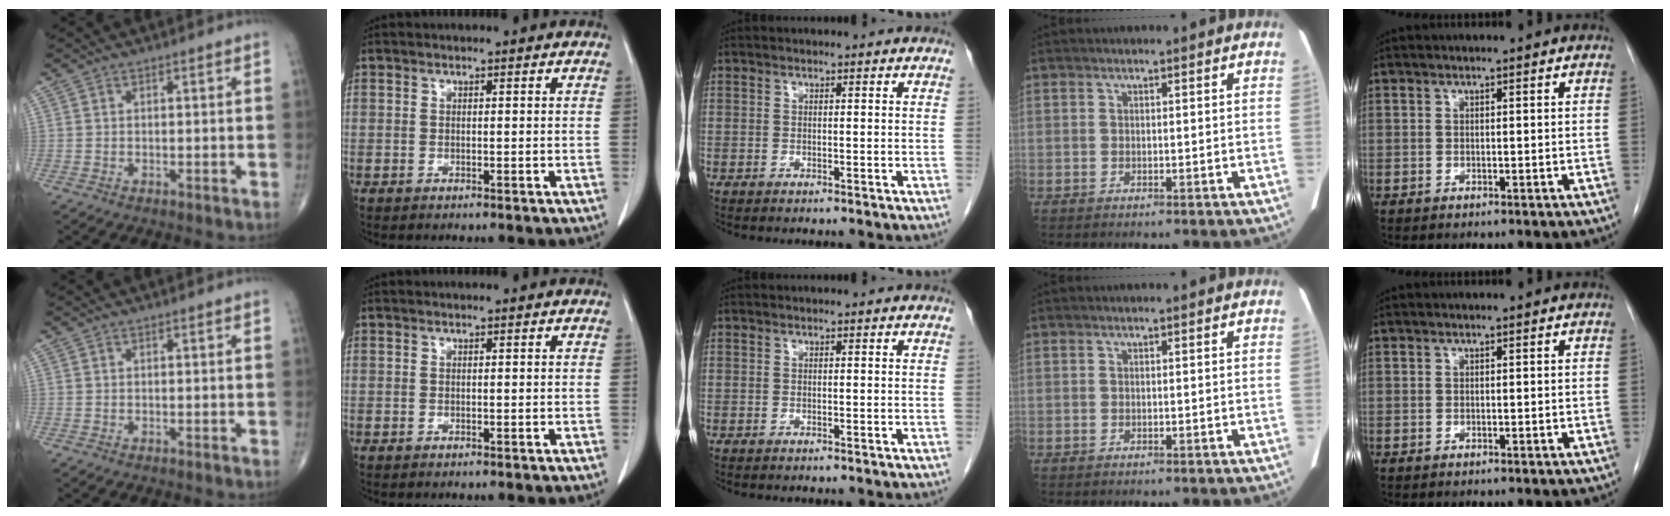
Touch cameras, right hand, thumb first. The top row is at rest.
{}